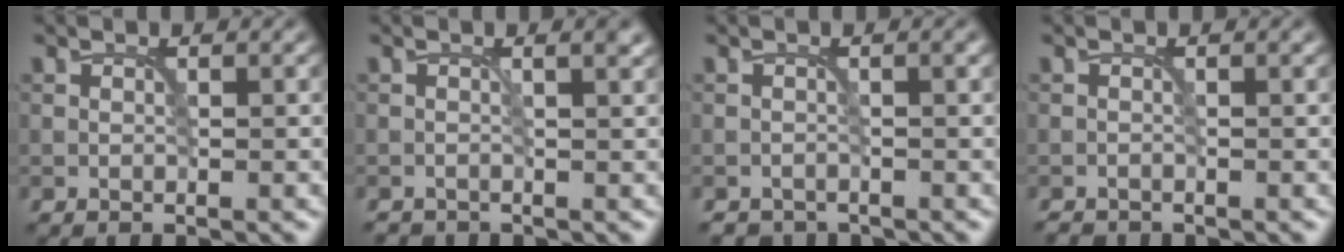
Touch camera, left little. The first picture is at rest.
{"total": 1.1, "force": [-0.3, 0.5, 1.0], "torque": [-0.010, -0.004, -0.005]}
{"total": 1.3, "force": [-1.2, 0.4, 0.3], "torque": [-0.002, -0.004, -0.021]}
{"total": 1.1, "force": [-1.0, 0.3, 0.1], "torque": [-0.002, -0.005, -0.019]}